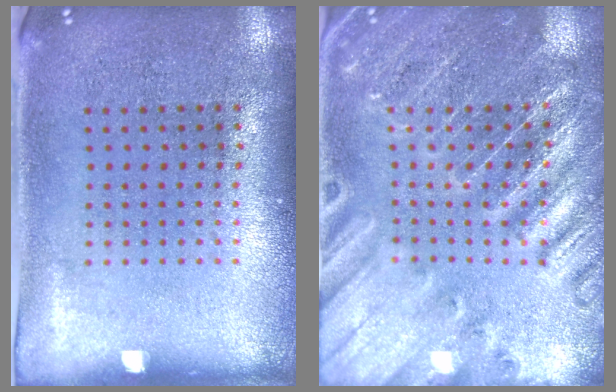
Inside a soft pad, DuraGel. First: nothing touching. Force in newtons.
{"total": 3.0, "press": 3.0, "slide": 0.3}